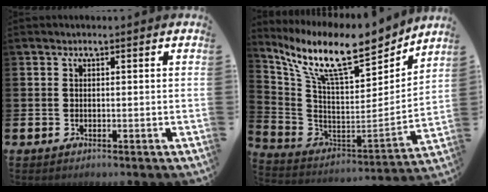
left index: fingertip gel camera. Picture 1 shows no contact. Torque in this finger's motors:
{"motor_torque": [0.45, -0.55, 1.05, 0.21]}